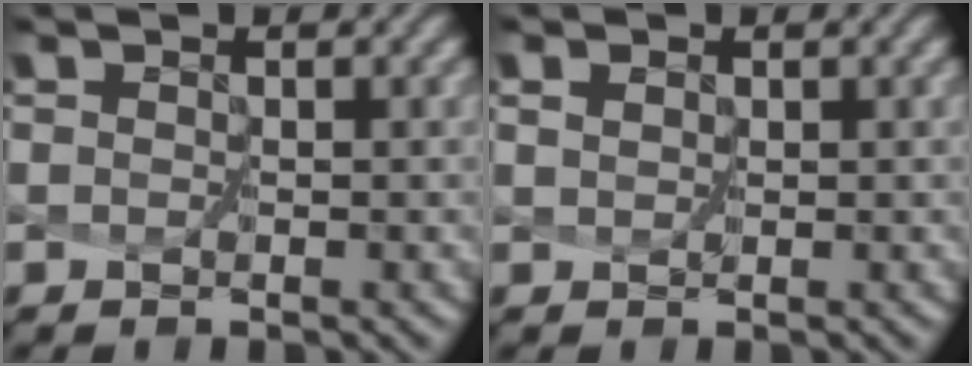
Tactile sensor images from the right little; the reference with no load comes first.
{"total": 1.4, "force": [0.8, 0.9, 0.7], "torque": [-0.017, 0.004, 0.009]}